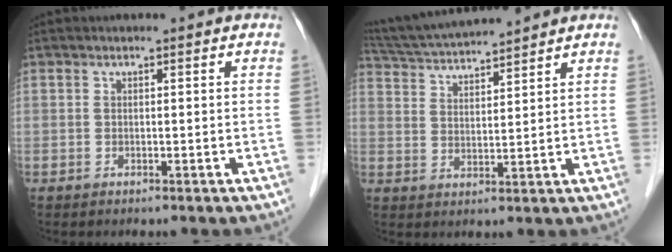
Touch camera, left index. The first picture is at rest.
{"total": 11.1, "force": [10.4, -0.4, 3.9], "torque": [-0.080, 0.022, 0.180]}